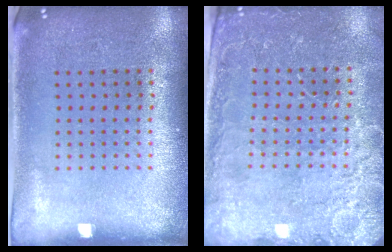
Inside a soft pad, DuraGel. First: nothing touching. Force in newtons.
{"total": 2.8, "press": 2.8, "slide": 0.2}